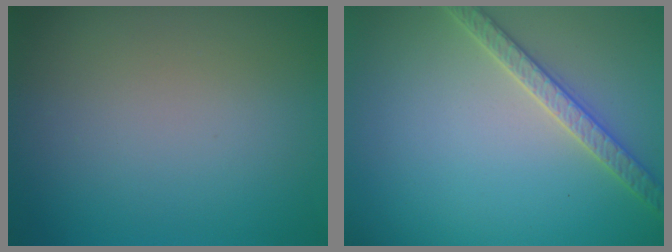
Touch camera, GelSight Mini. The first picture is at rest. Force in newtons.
{"total": 2.8, "press": 2.8, "slide": 0.6}